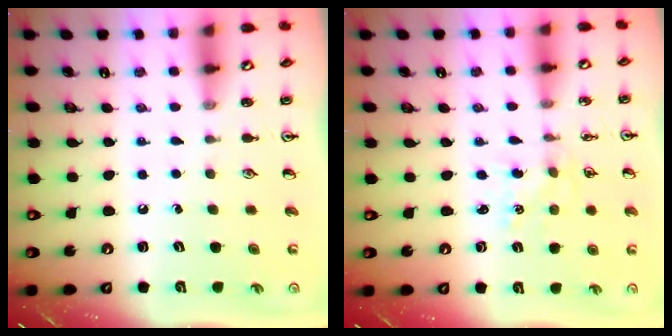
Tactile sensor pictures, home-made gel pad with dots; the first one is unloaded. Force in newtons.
{"total": 1.6, "press": 1.5, "slide": 0.2}